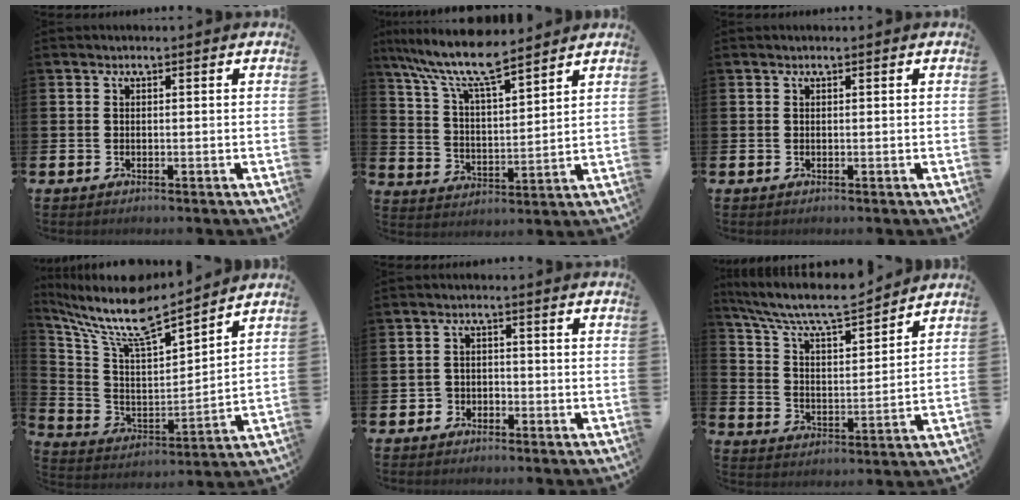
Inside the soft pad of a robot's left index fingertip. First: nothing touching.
{"total": 9.9, "force": [8.6, 1.3, 4.7], "torque": [-0.126, -0.038, 0.151]}
{"total": 0.0}
{"total": 10.4, "force": [9.2, 2.0, 4.5], "torque": [-0.124, -0.062, 0.153]}
{"total": 2.1, "force": [-1.6, 1.4, -0.1], "torque": [-0.012, 0.005, -0.036]}
{"total": 8.0, "force": [7.5, 1.2, 2.6], "torque": [-0.089, -0.051, 0.129]}